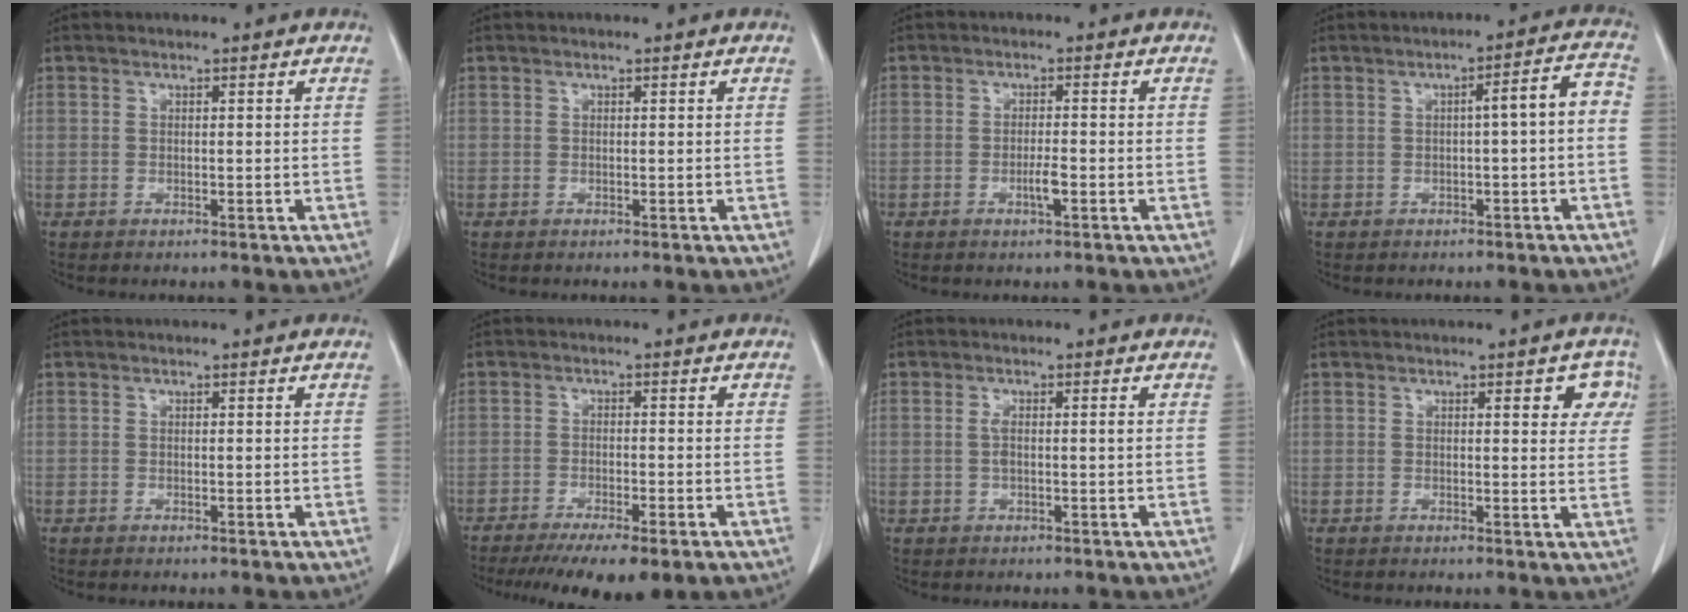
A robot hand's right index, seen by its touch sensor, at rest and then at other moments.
{"total": 0.0}
{"total": 2.3, "force": [-0.9, 0.2, 2.1], "torque": [-0.039, -0.001, -0.016]}
{"total": 4.8, "force": [-0.5, 0.4, 4.7], "torque": [-0.059, 0.020, -0.008]}
{"total": 0.0}
{"total": 9.9, "force": [-7.0, 1.7, 6.8], "torque": [-0.097, -0.019, -0.107]}
{"total": 2.0, "force": [0.0, 0.2, 2.0], "torque": [-0.041, 0.003, 0.002]}
{"total": 4.4, "force": [1.9, 1.6, 3.6], "torque": [-0.030, 0.004, 0.016]}